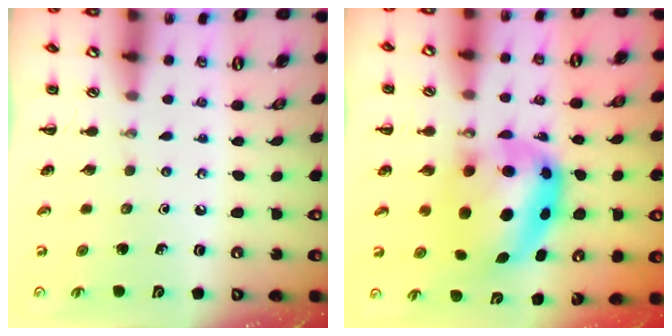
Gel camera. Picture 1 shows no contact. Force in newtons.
{"total": 9.5, "press": 9.1, "slide": 2.8}